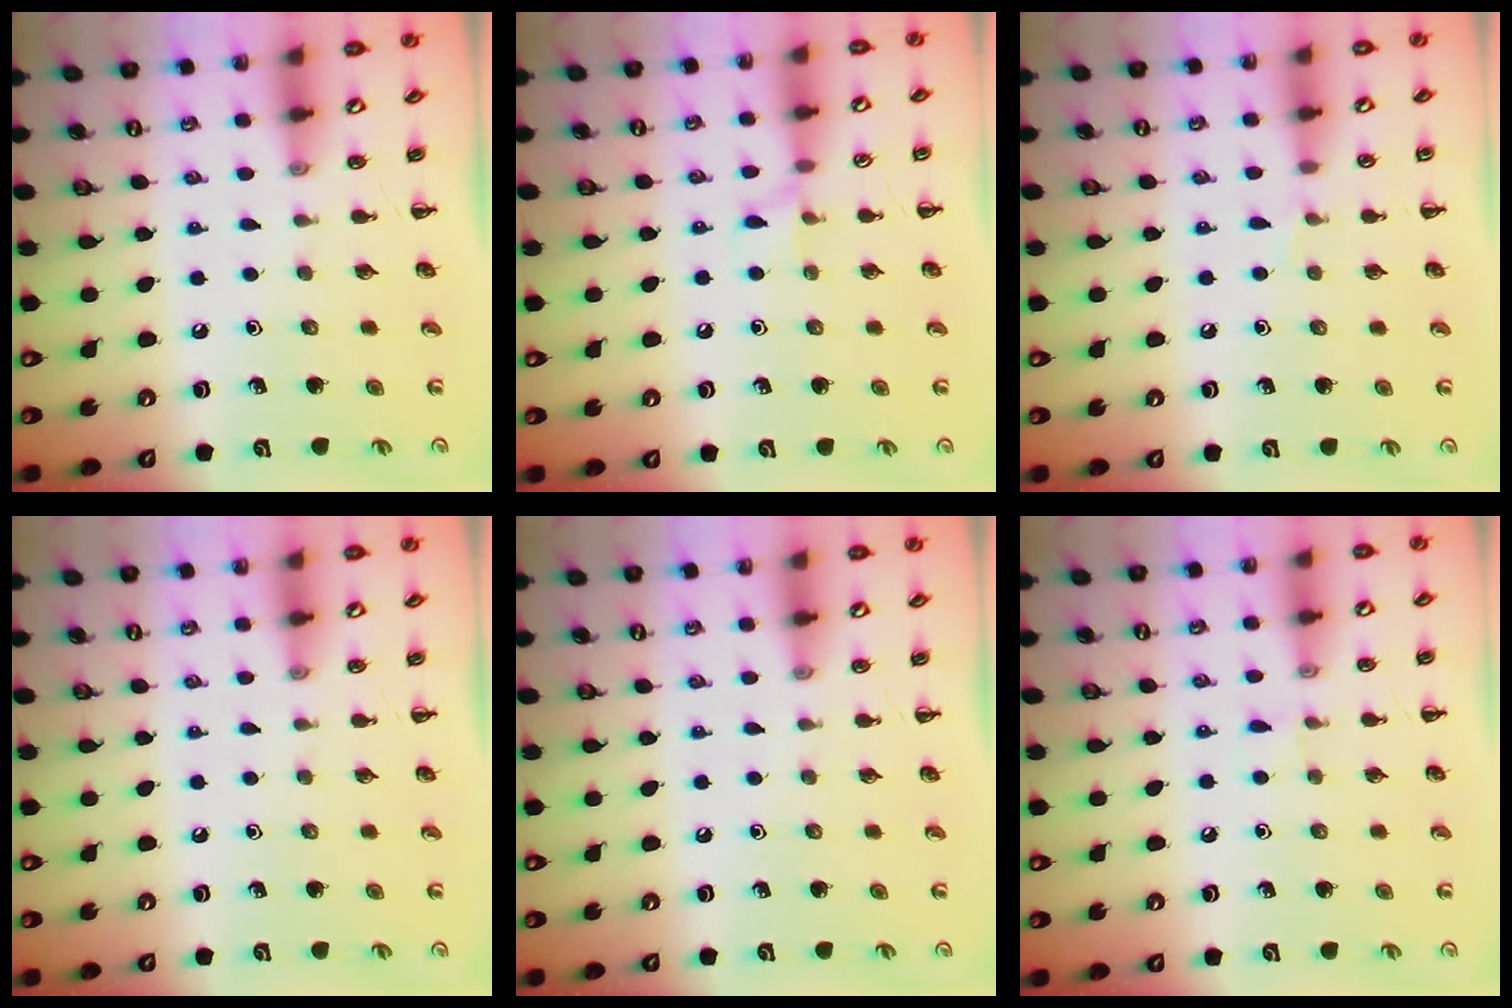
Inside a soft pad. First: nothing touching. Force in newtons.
{"total": 5.1, "press": 4.8, "slide": 1.7}
{"total": 3.6, "press": 3.4, "slide": 1.2}
{"total": 0.0}
{"total": 0.0}
{"total": 3.5, "press": 3.3, "slide": 1.1}